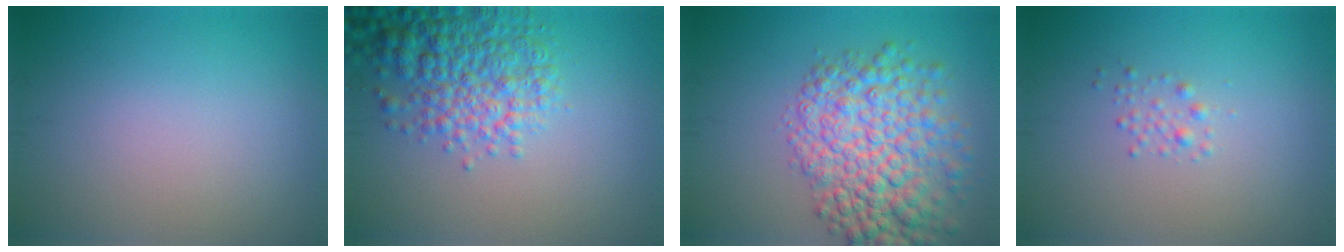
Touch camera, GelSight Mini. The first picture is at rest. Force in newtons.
{"total": 6.2, "press": 6.2, "slide": 0.2}
{"total": 8.2, "press": 8.2, "slide": 0.2}
{"total": 1.1, "press": 1.1, "slide": 0.1}